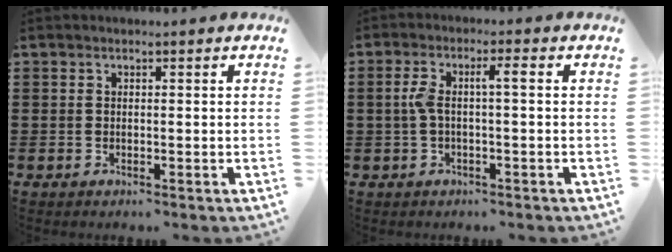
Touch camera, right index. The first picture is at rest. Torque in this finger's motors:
{"motor_torque": [0.79, -0.34, 0.19, 0.06]}